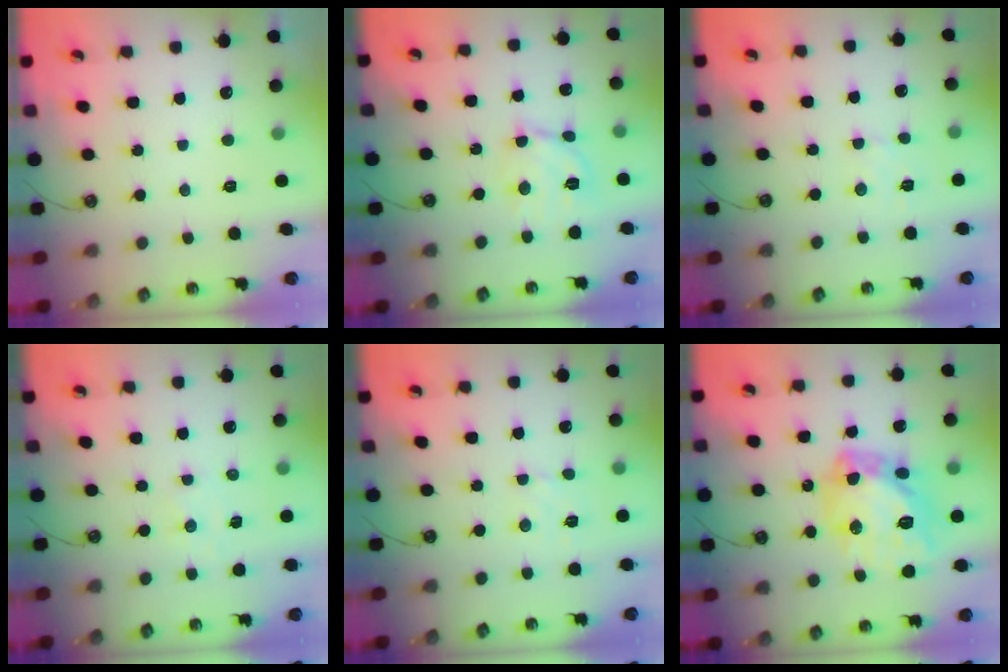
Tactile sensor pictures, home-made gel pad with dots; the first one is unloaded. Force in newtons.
{"total": 12.1, "press": 12.0, "slide": 1.4}
{"total": 3.2, "press": 3.2, "slide": 0.4}
{"total": 2.5, "press": 2.5, "slide": 0.4}
{"total": 2.8, "press": 2.7, "slide": 0.5}
{"total": 19.8, "press": 19.7, "slide": 2.1}